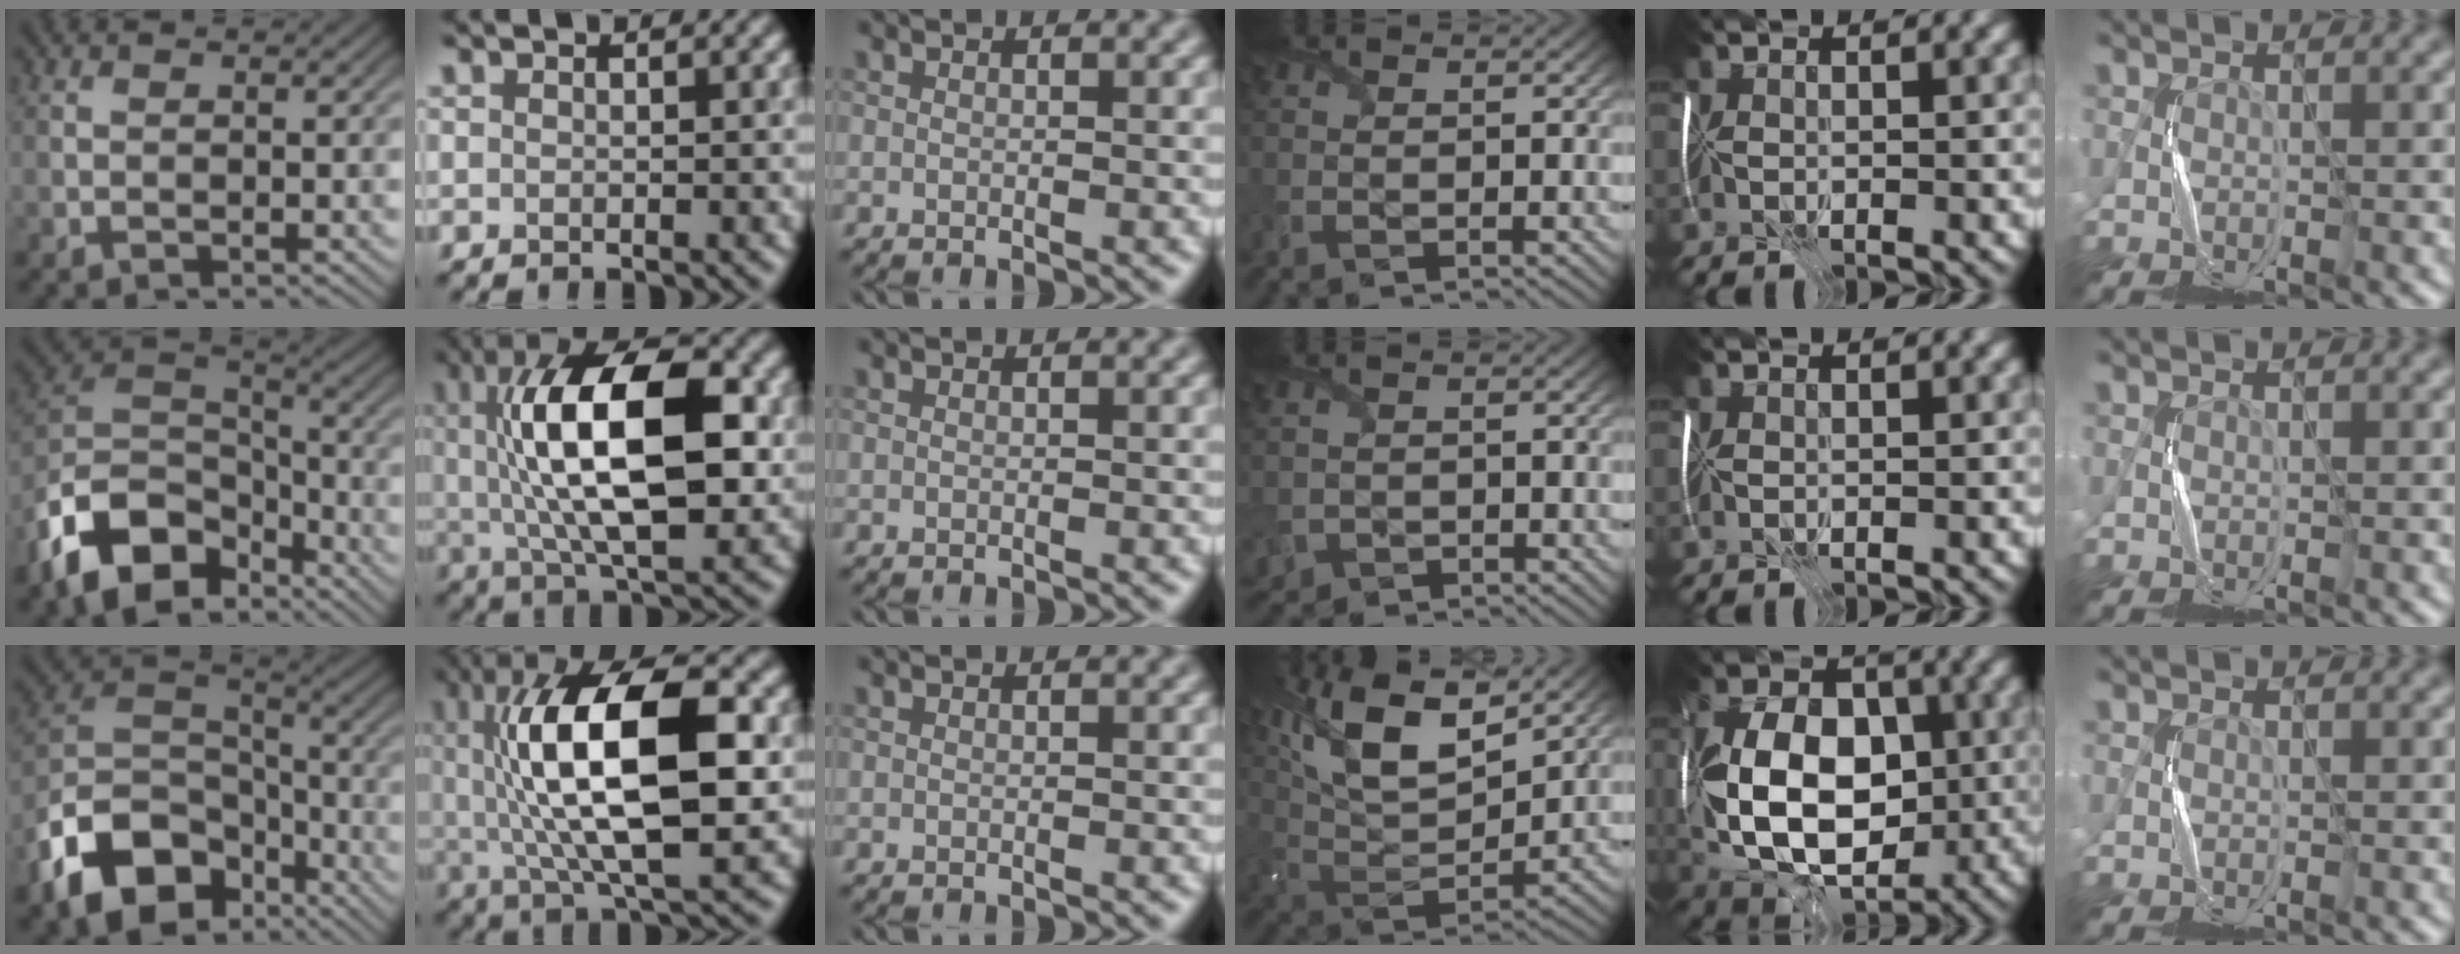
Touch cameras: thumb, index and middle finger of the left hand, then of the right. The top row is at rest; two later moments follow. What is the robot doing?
{"motion": "fold", "object": "plastic wrap"}